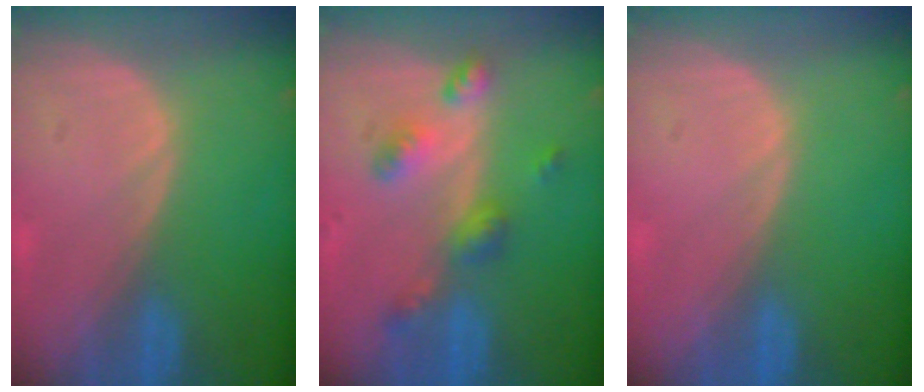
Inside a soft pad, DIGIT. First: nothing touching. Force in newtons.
{"total": 6.1, "press": 5.4, "slide": 2.9}
{"total": 0.0}